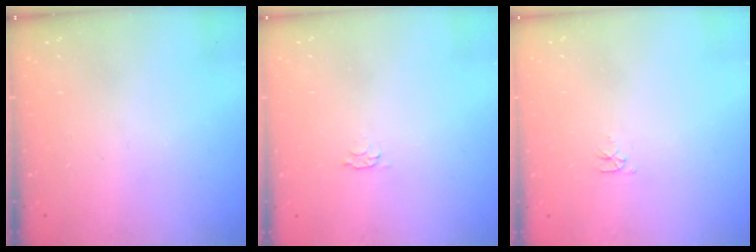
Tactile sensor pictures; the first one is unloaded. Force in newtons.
{"total": 2.8, "press": 2.7, "slide": 0.5}
{"total": 2.8, "press": 2.7, "slide": 0.4}